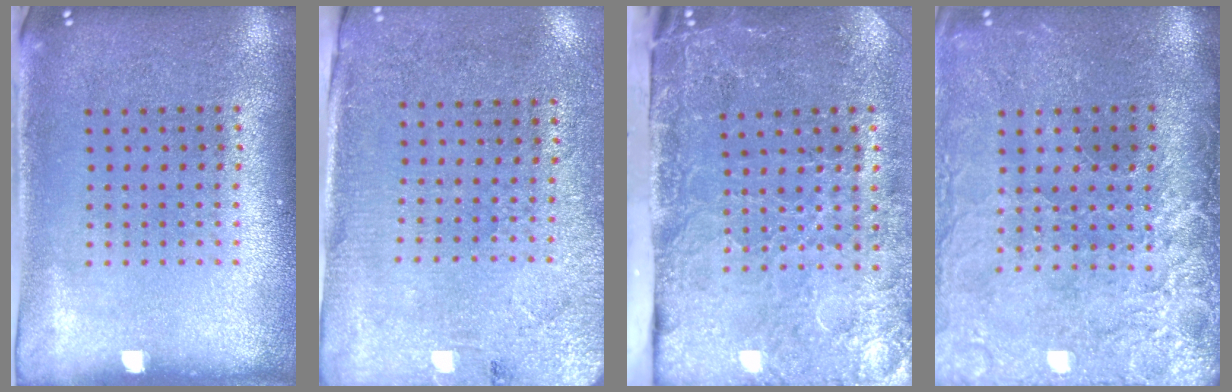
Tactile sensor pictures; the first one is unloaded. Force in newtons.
{"total": 2.7, "press": 2.4, "slide": 1.3}
{"total": 4.8, "press": 3.6, "slide": 3.1}
{"total": 4.0, "press": 3.5, "slide": 2.0}